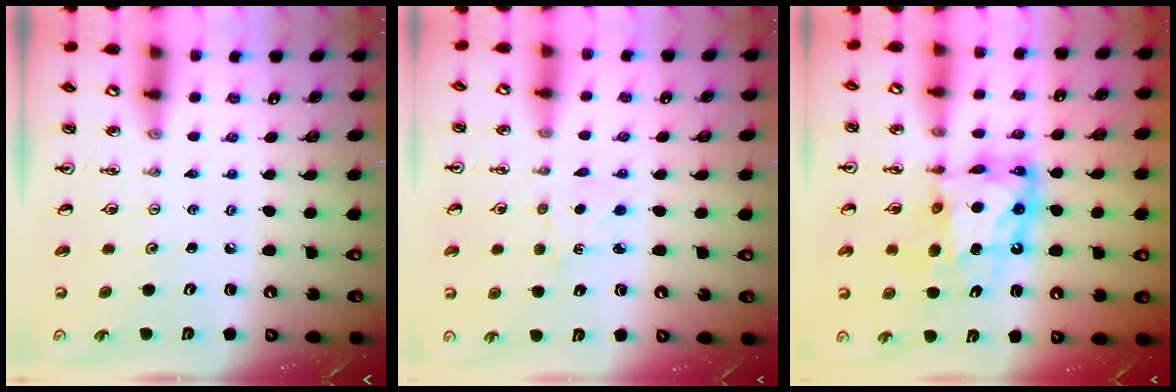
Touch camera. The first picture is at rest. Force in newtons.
{"total": 2.3, "press": 2.3, "slide": 0.3}
{"total": 12.4, "press": 12.3, "slide": 1.1}